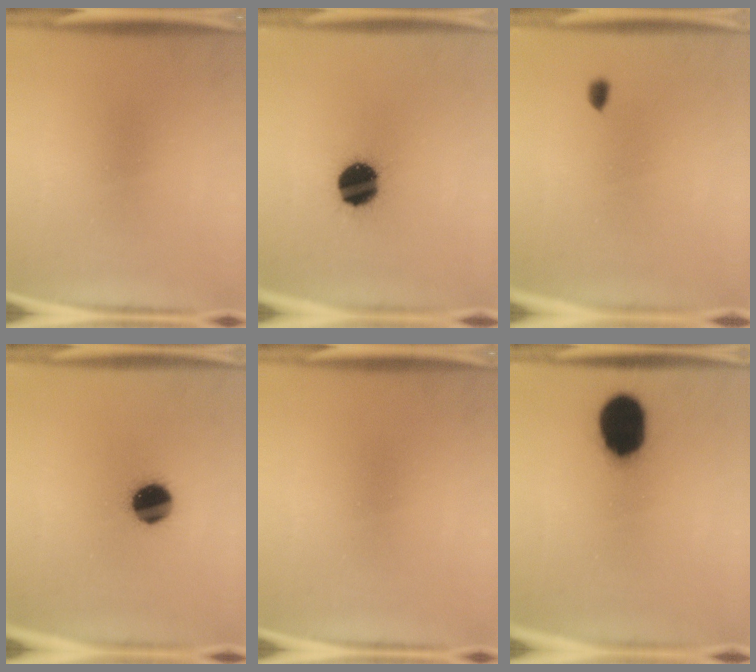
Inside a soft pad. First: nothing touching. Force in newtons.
{"total": 13.6}
{"total": 1.2}
{"total": 10.4}
{"total": 0.0}
{"total": 15.6}